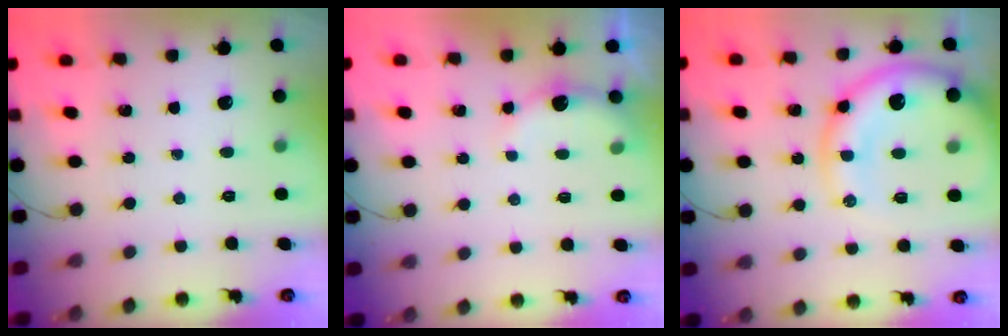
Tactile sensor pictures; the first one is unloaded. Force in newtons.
{"total": 4.4, "press": 4.2, "slide": 1.2}
{"total": 16.2, "press": 15.8, "slide": 3.7}